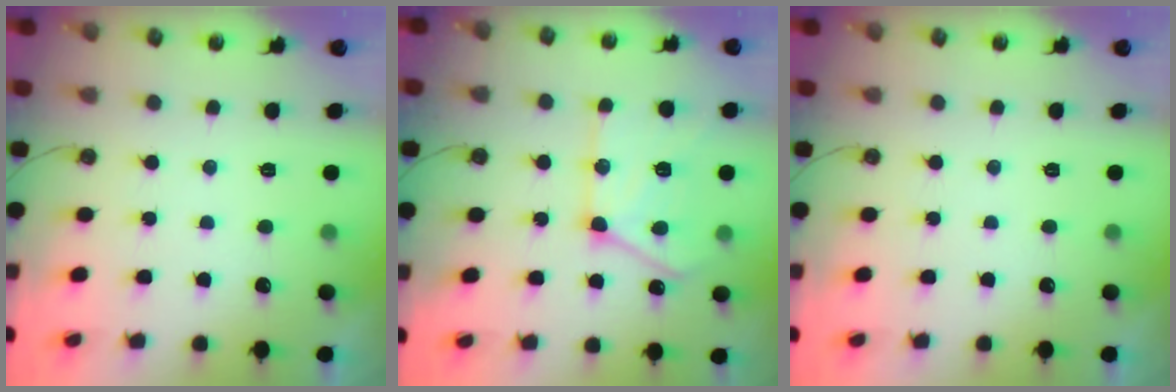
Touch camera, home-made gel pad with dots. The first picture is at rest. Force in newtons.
{"total": 17.5, "press": 17.4, "slide": 1.7}
{"total": 0.0}